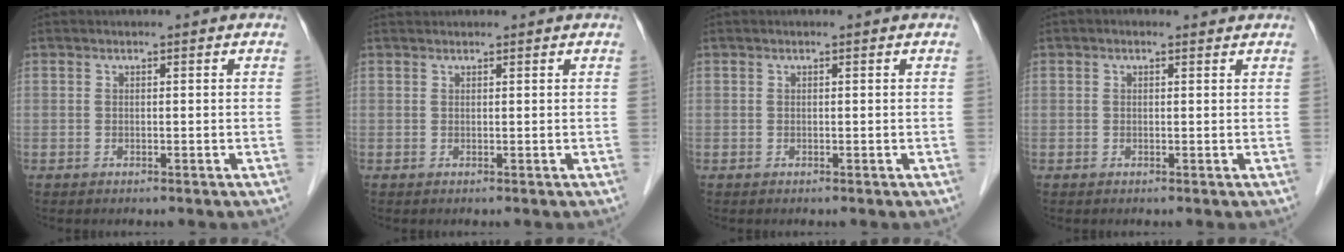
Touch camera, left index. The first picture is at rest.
{"total": 2.1, "force": [2.0, 0.3, 0.4], "torque": [-0.007, 0.028, 0.033]}
{"total": 0.0}
{"total": 1.1, "force": [0.7, 0.6, 0.5], "torque": [-0.014, 0.009, 0.007]}